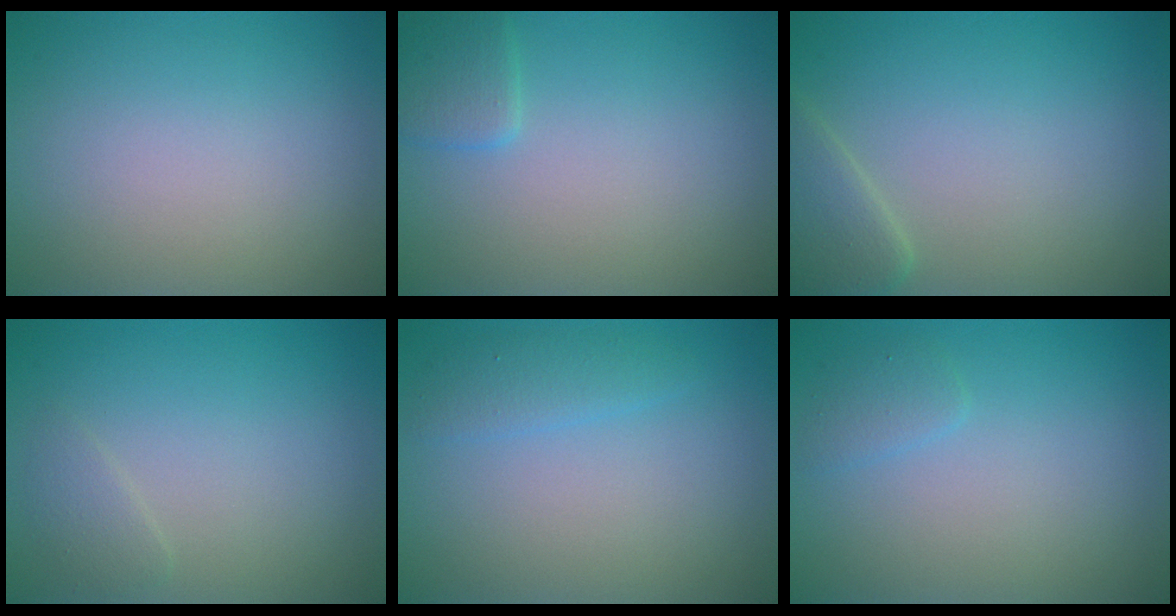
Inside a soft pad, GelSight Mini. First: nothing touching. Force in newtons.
{"total": 1.8, "press": 1.8, "slide": 0.1}
{"total": 2.6, "press": 2.6, "slide": 0.2}
{"total": 1.1, "press": 1.1, "slide": 0.1}
{"total": 1.7, "press": 1.7, "slide": 0.2}
{"total": 1.1, "press": 1.1, "slide": 0.1}